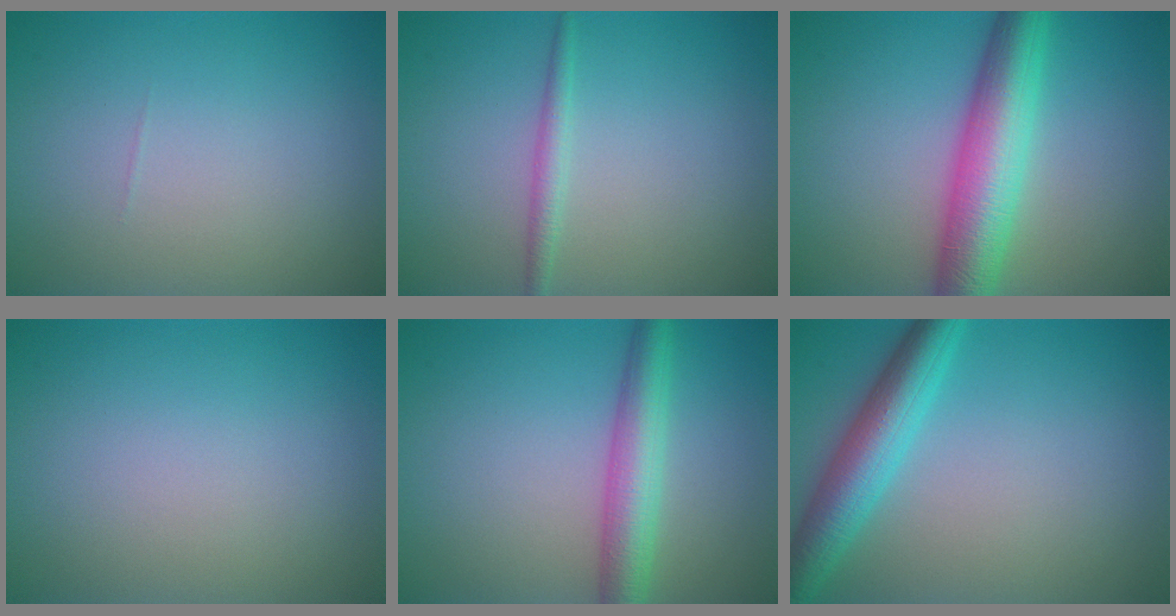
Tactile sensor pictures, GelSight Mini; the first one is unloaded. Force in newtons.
{"total": 1.4, "press": 1.4, "slide": 0.1}
{"total": 7.6, "press": 7.6, "slide": 0.1}
{"total": 0.0}
{"total": 4.6, "press": 4.6, "slide": 0.0}
{"total": 5.4, "press": 5.4, "slide": 0.2}